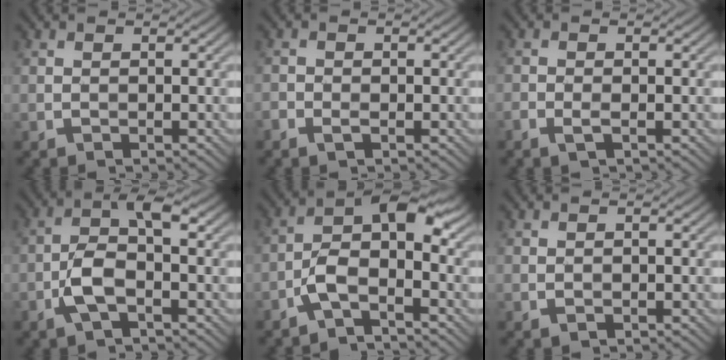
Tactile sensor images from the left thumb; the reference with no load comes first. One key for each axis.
{"total": 1.6, "fx": -0.9, "fy": 0.9, "fz": 1.1, "tx": -0.024, "ty": -0.003, "tz": -0.019}
{"total": 1.6, "fx": -0.8, "fy": 0.5, "fz": 1.3, "tx": -0.031, "ty": -0.003, "tz": -0.016}
{"total": 5.6, "fx": -1.5, "fy": 2.2, "fz": 5.0, "tx": -0.107, "ty": 0.010, "tz": -0.036}
{"total": 5.7, "fx": -2.4, "fy": 2.2, "fz": 4.7, "tx": -0.084, "ty": 0.014, "tz": -0.054}
{"total": 0.5, "fx": 0.0, "fy": 0.2, "fz": 0.5, "tx": -0.010, "ty": 0.000, "tz": 0.002}